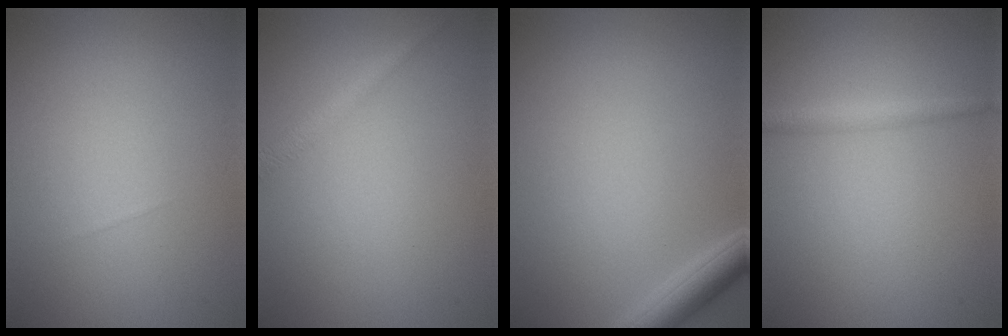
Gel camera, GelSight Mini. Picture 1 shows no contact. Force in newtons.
{"total": 1.5, "press": 1.5, "slide": 0.0}
{"total": 2.6, "press": 2.6, "slide": 0.2}
{"total": 1.6, "press": 1.6, "slide": 0.1}